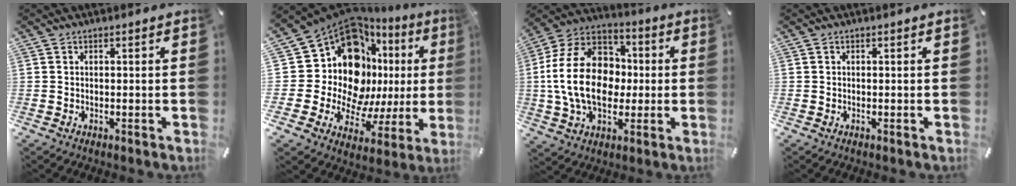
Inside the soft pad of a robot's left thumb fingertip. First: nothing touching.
{"total": 20.3, "force": [7.5, 13.5, 13.2], "torque": [-0.233, -0.093, 0.132]}
{"total": 19.8, "force": [-1.4, 15.1, 12.8], "torque": [-0.268, 0.026, -0.024]}
{"total": 0.0}